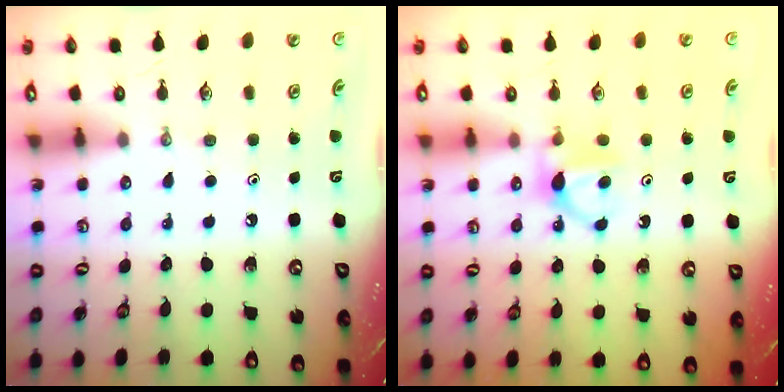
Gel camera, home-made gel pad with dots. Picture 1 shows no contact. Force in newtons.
{"total": 5.4, "press": 5.3, "slide": 0.8}